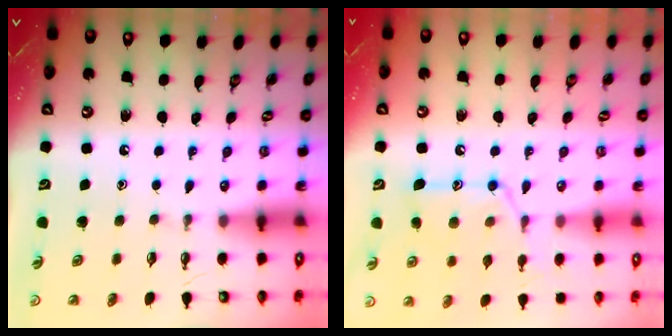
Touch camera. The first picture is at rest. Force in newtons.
{"total": 15.1, "press": 15.1, "slide": 1.1}